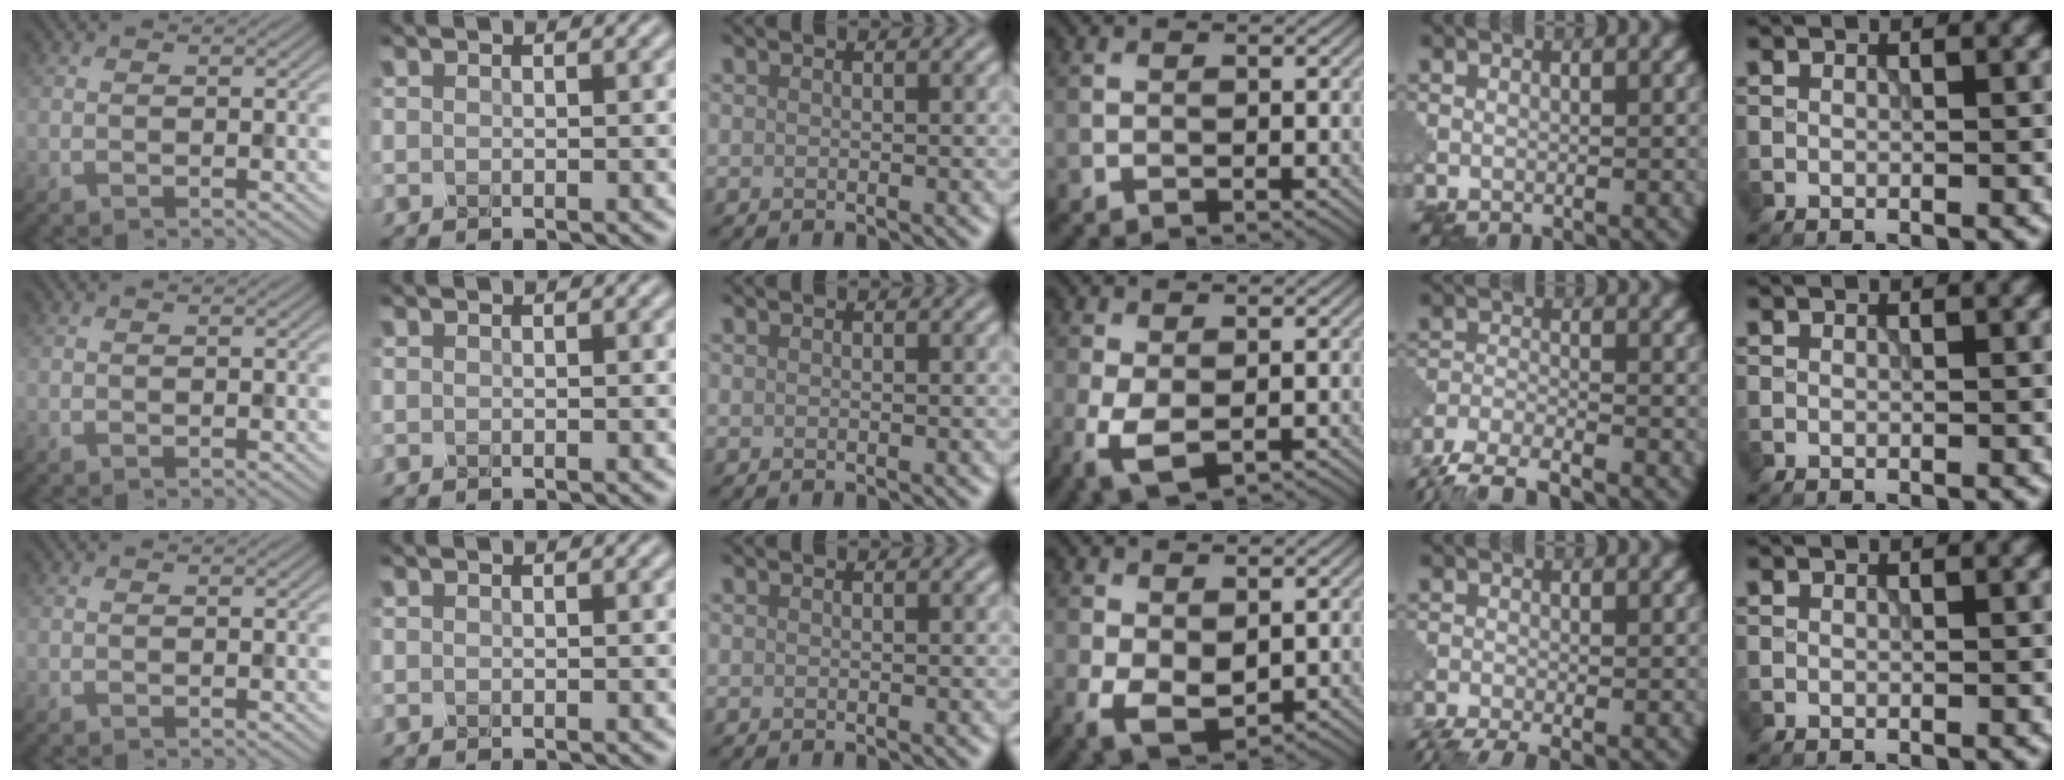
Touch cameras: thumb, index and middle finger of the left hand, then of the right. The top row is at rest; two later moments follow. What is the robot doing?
{"motion": "squeeze", "object": "foam earplug"}